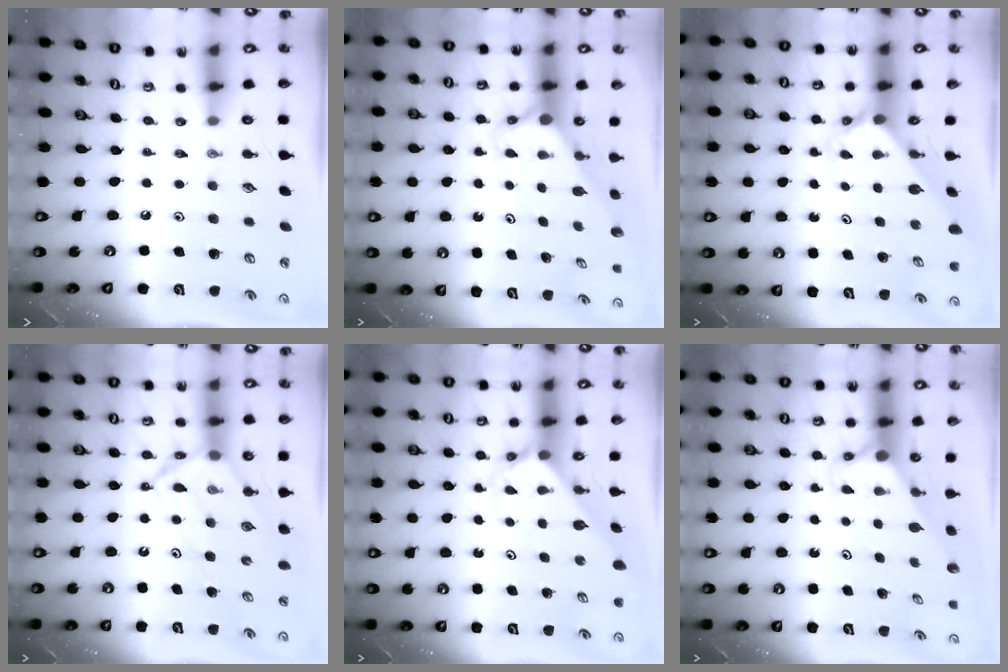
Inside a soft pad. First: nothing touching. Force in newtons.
{"total": 2.8, "press": 2.8, "slide": 0.2}
{"total": 2.4, "press": 2.4, "slide": 0.2}
{"total": 11.9, "press": 11.8, "slide": 1.2}
{"total": 2.1, "press": 2.1, "slide": 0.2}
{"total": 2.7, "press": 2.7, "slide": 0.0}